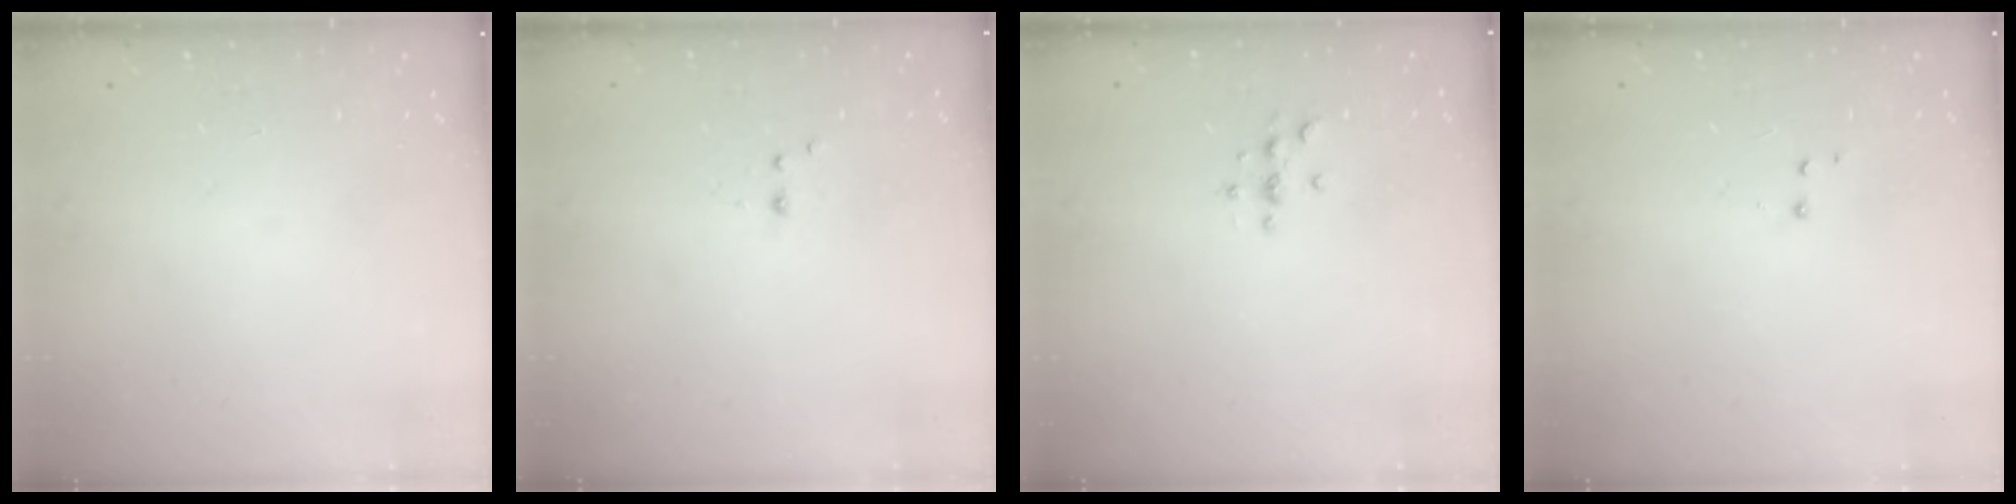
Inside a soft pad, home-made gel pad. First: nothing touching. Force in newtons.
{"total": 2.3, "press": 2.1, "slide": 0.9}
{"total": 2.7, "press": 2.7, "slide": 0.3}
{"total": 3.0, "press": 2.9, "slide": 0.7}